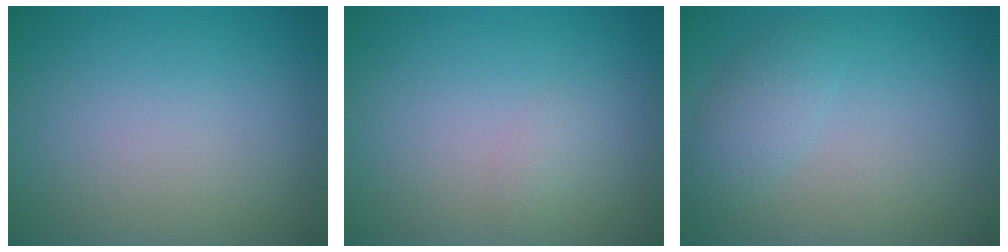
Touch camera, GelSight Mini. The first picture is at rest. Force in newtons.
{"total": 0.8, "press": 0.8, "slide": 0.0}
{"total": 2.1, "press": 2.1, "slide": 0.0}